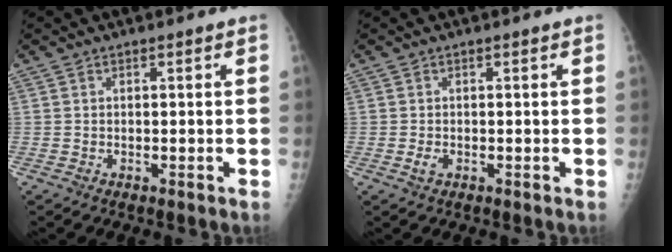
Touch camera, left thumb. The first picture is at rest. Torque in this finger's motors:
{"motor_torque": [-0.45, -0.03, 0.25, 0.13, 0.01]}